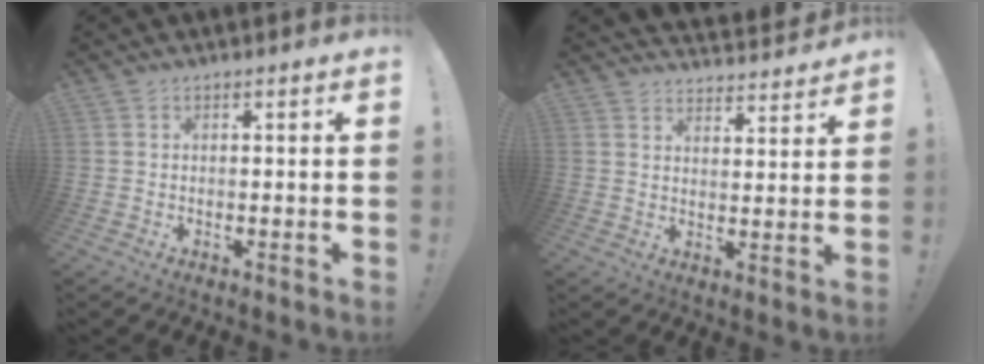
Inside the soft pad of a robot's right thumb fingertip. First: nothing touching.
{"total": 4.3, "force": [3.9, 1.3, 1.1], "torque": [-0.006, -0.039, 0.067]}